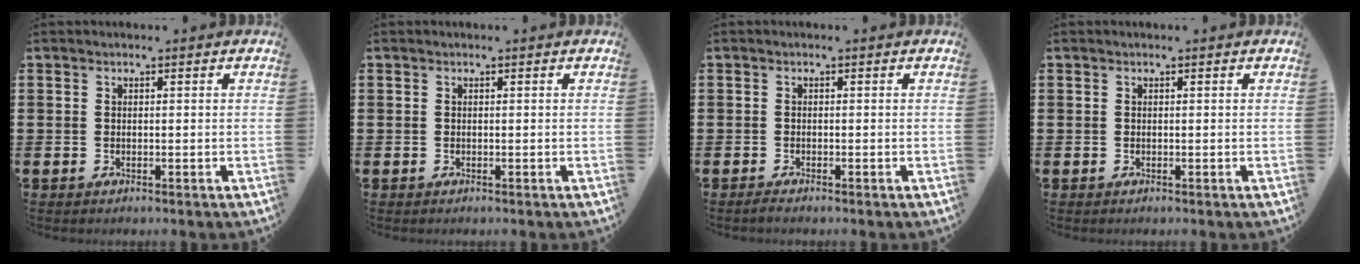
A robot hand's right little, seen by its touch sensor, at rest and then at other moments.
{"total": 0.0}
{"total": 0.8, "force": [-0.5, 0.1, 0.5], "torque": [-0.010, -0.003, -0.010]}
{"total": 0.0}